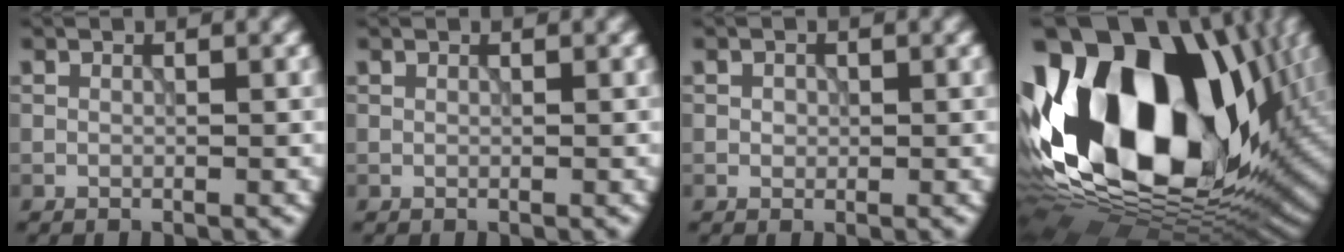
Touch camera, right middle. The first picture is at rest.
{"total": 0.0}
{"total": 0.6, "force": [0.0, 0.6, 0.1], "torque": [-0.001, -0.004, 0.003]}
{"total": 21.0, "force": [1.9, 13.8, 15.8], "torque": [-0.332, 0.010, 0.023]}